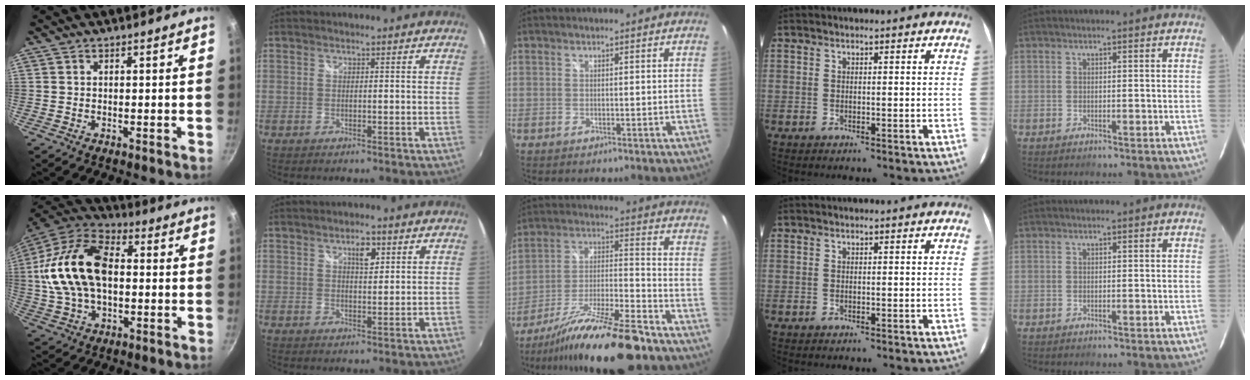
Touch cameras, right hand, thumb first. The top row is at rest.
{"thumb": {"total": 20.9, "force": [1.1, 13.0, 16.3], "torque": [-0.297, 0.033, 0.010]}, "index": {"total": 3.3, "force": [1.6, 1.2, 2.6], "torque": [-0.040, 0.006, 0.026]}, "middle": {"total": 20.0, "force": [-15.3, 2.5, 12.5], "torque": [-0.230, -0.028, -0.256]}}